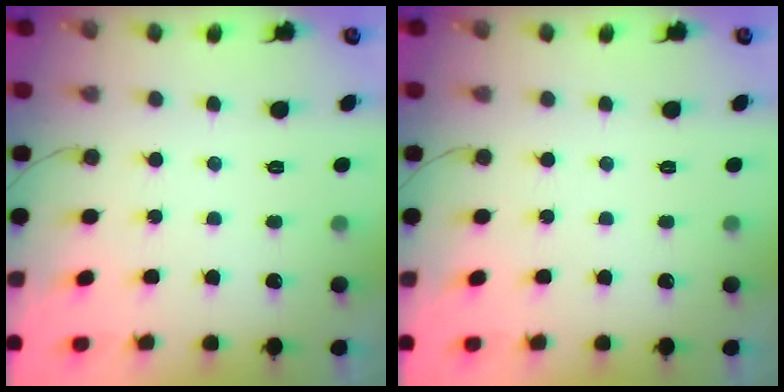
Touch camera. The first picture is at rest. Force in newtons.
{"total": 0.0}